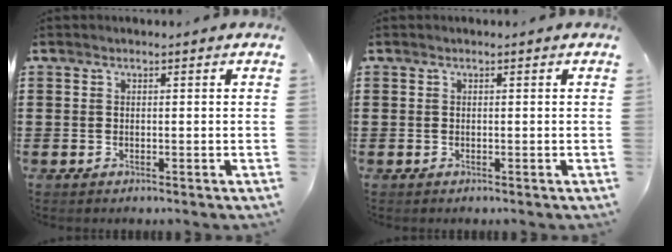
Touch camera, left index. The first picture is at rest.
{"total": 0.0}